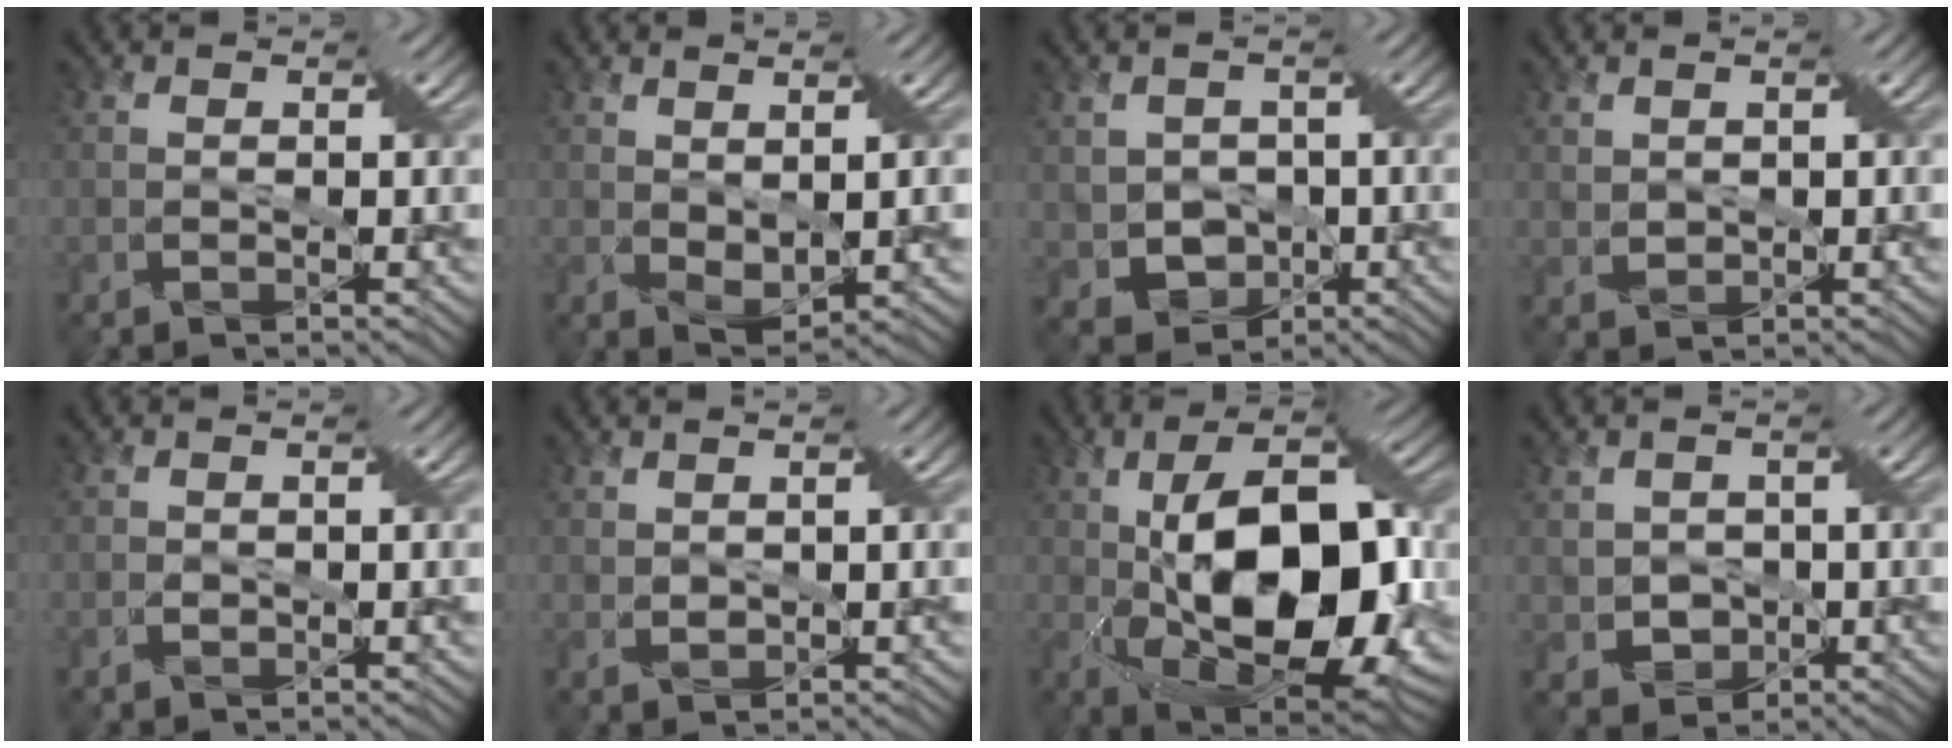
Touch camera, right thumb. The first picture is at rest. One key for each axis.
{"total": 3.2, "fx": 1.0, "fy": 1.1, "fz": 2.8, "tx": -0.072, "ty": -0.014, "tz": 0.031}
{"total": 4.5, "fx": 0.0, "fy": 4.1, "fz": 1.9, "tx": -0.064, "ty": -0.026, "tz": 0.002}
{"total": 1.4, "fx": 1.2, "fy": 0.6, "fz": 0.5, "tx": -0.034, "ty": -0.004, "tz": 0.031}
{"total": 0.0}
{"total": 1.3, "fx": 1.2, "fy": 0.3, "fz": 0.4, "tx": -0.031, "ty": -0.005, "tz": 0.034}
{"total": 15.1, "fx": 0.1, "fy": 6.7, "fz": 13.6, "tx": -0.226, "ty": 0.002, "tz": 0.012}
{"total": 2.8, "fx": 0.4, "fy": 2.6, "fz": 1.0, "tx": -0.055, "ty": -0.018, "tz": 0.013}